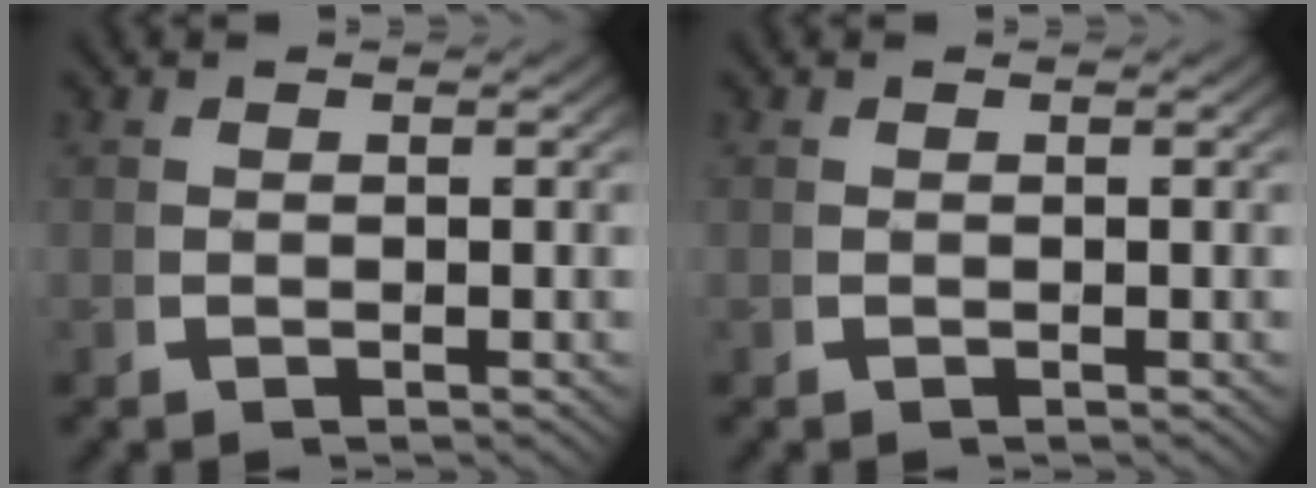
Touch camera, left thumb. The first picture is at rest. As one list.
[{"total": 0.0}]